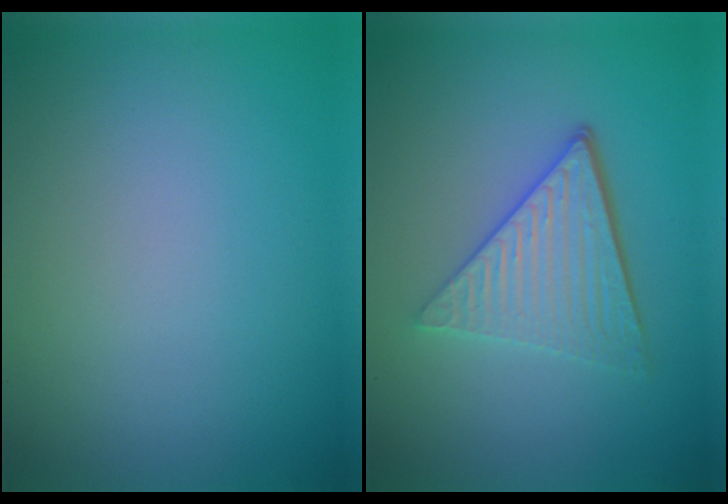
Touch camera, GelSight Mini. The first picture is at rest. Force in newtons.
{"total": 4.9, "press": 3.7, "slide": 3.3}